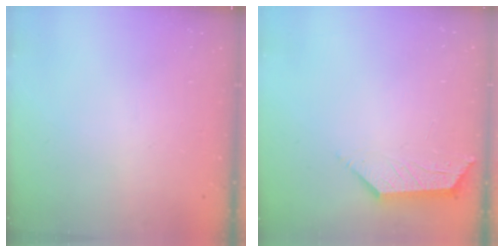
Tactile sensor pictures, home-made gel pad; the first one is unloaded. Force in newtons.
{"total": 2.5, "press": 2.4, "slide": 0.5}